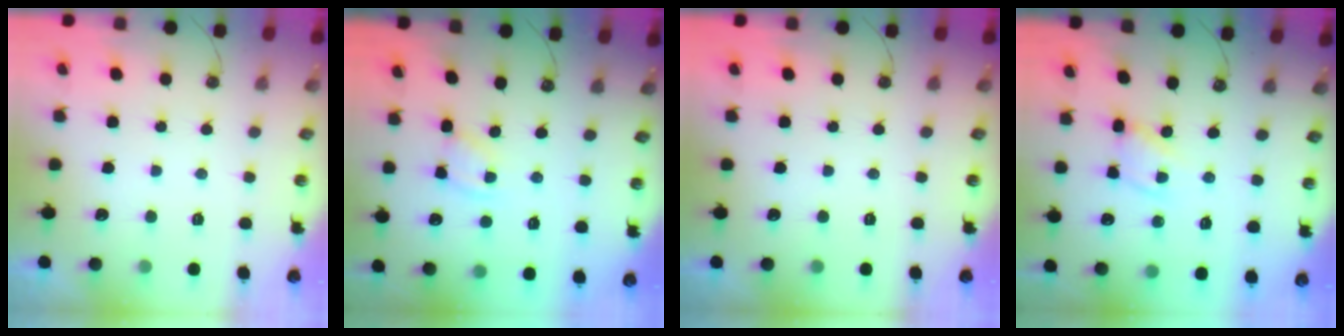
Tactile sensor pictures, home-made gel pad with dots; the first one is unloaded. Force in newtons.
{"total": 1.9, "press": 1.8, "slide": 0.3}
{"total": 0.0}
{"total": 2.8, "press": 2.8, "slide": 0.2}